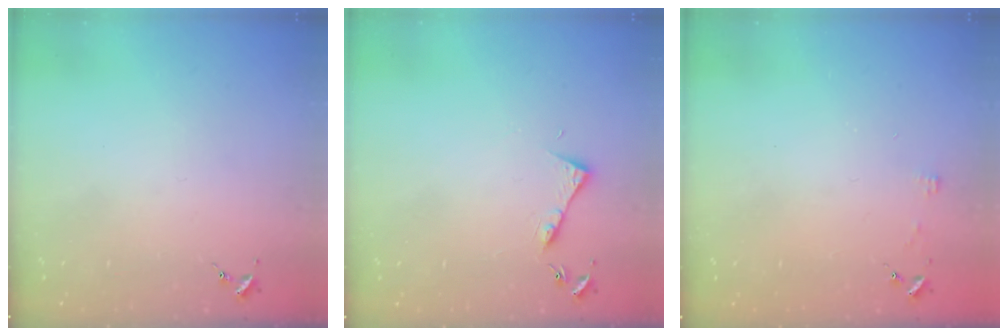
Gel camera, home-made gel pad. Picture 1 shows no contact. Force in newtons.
{"total": 6.1, "press": 6.0, "slide": 0.8}
{"total": 3.7, "press": 3.6, "slide": 0.4}